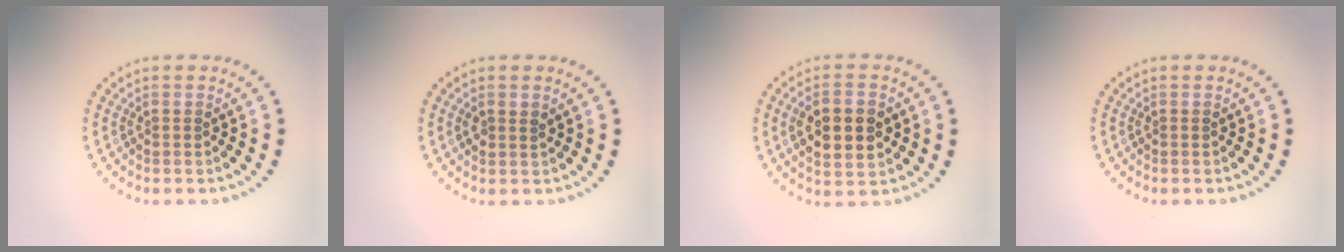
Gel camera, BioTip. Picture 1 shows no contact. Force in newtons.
{"total": 1.2, "press": 1.1, "slide": 0.4}
{"total": 5.3, "press": 5.2, "slide": 0.5}
{"total": 0.0}